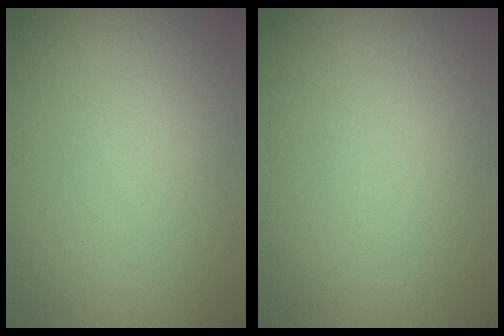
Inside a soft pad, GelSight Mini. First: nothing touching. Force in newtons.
{"total": 0.0}